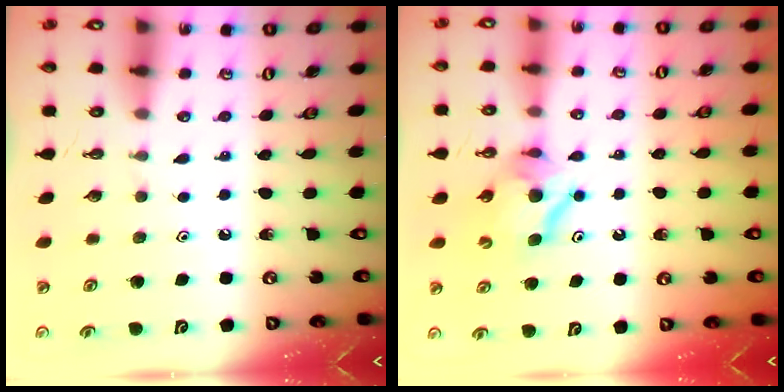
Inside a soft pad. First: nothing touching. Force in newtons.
{"total": 8.3, "press": 8.2, "slide": 0.6}